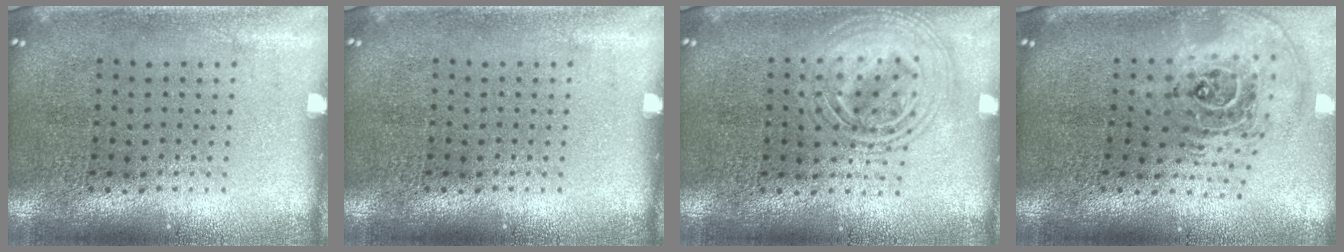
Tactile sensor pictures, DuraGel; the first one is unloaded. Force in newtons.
{"total": 0.0}
{"total": 2.8, "press": 2.8, "slide": 0.4}
{"total": 2.5, "press": 1.7, "slide": 1.8}